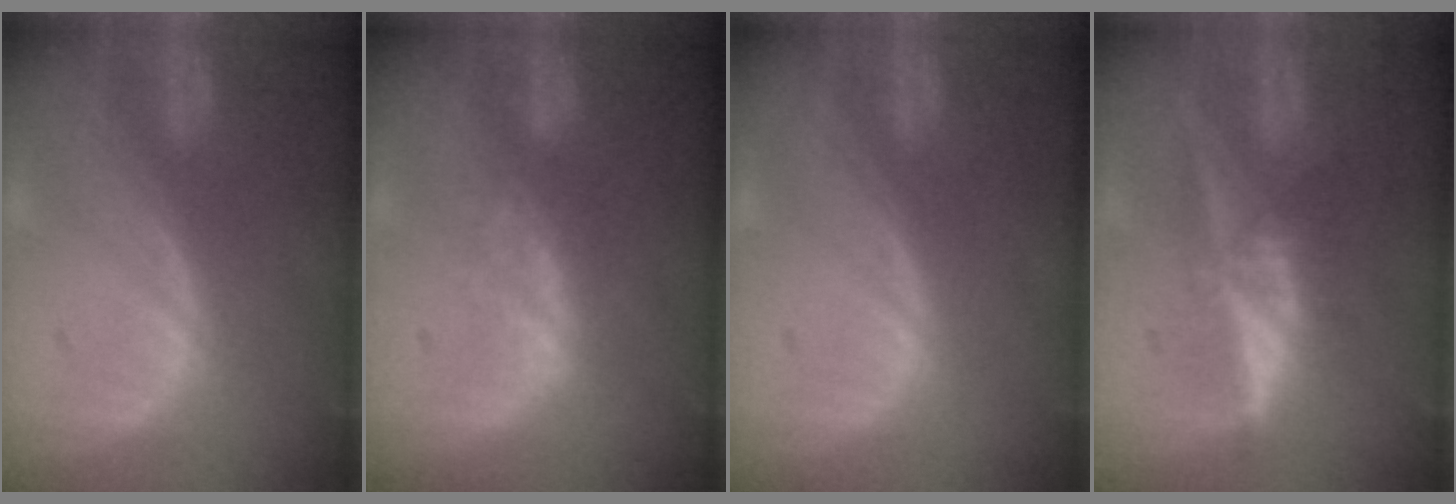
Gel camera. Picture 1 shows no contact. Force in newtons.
{"total": 2.7, "press": 2.7, "slide": 0.6}
{"total": 0.0}
{"total": 5.3, "press": 5.2, "slide": 1.2}